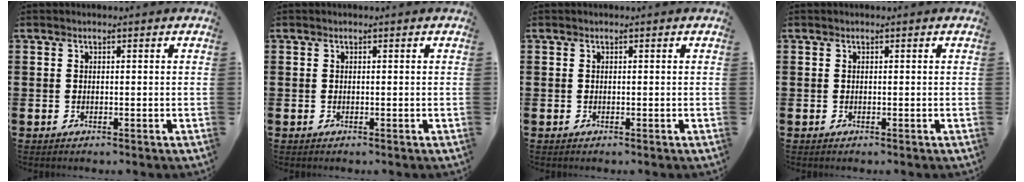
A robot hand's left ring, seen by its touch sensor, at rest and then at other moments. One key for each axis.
{"total": 0.0}
{"total": 0.0}
{"total": 0.0}